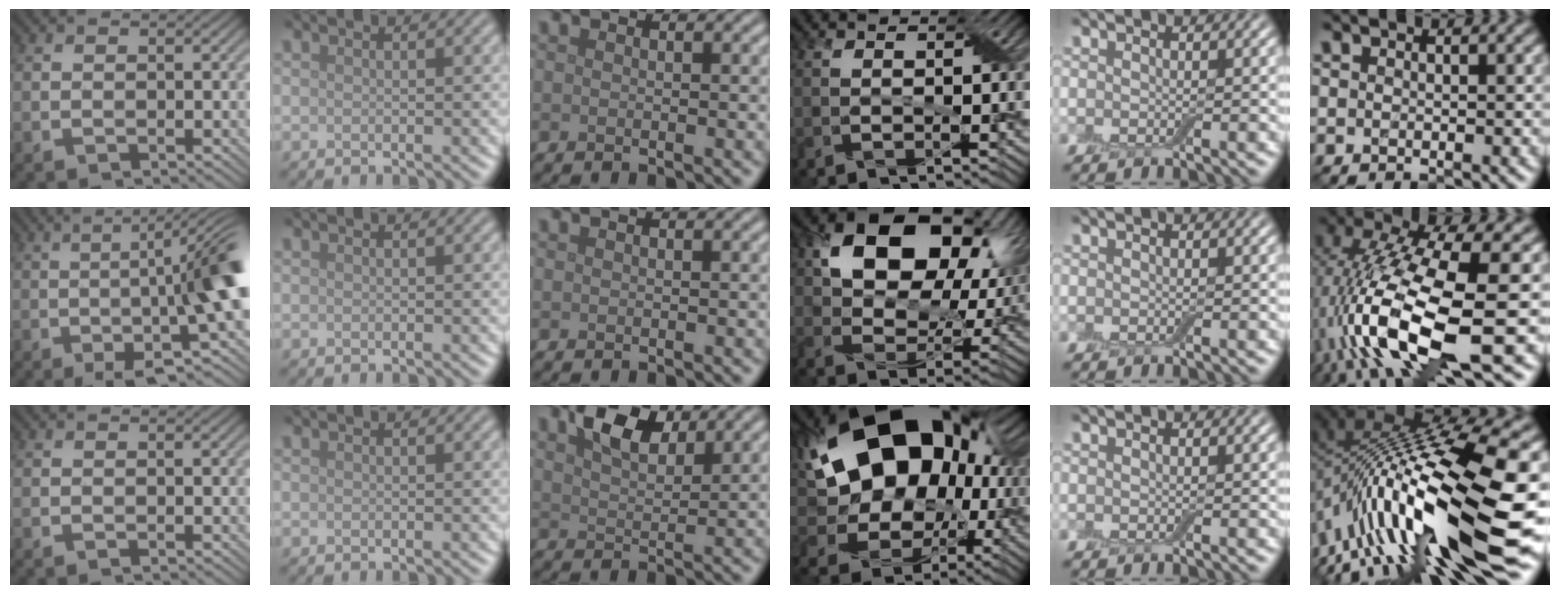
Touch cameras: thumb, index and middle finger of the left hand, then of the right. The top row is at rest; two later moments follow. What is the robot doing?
{"motion": "extract", "object": "airpods case & airpods"}